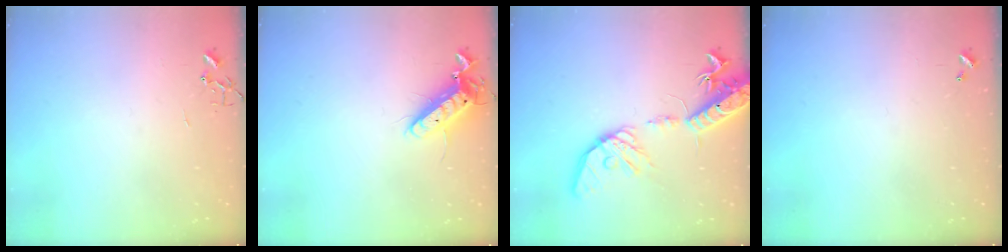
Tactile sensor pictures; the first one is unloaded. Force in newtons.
{"total": 11.9, "press": 11.7, "slide": 2.2}
{"total": 19.4, "press": 19.1, "slide": 3.3}
{"total": 0.0}